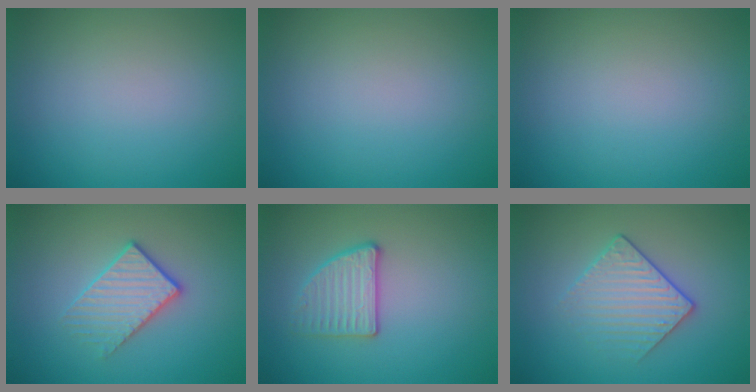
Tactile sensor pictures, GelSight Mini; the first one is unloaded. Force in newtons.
{"total": 0.0}
{"total": 0.0}
{"total": 3.1, "press": 2.8, "slide": 1.3}
{"total": 2.7, "press": 2.6, "slide": 0.8}
{"total": 3.0, "press": 2.8, "slide": 1.2}